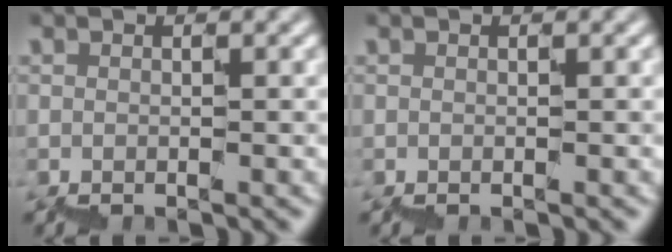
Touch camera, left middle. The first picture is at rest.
{"total": 0.0}